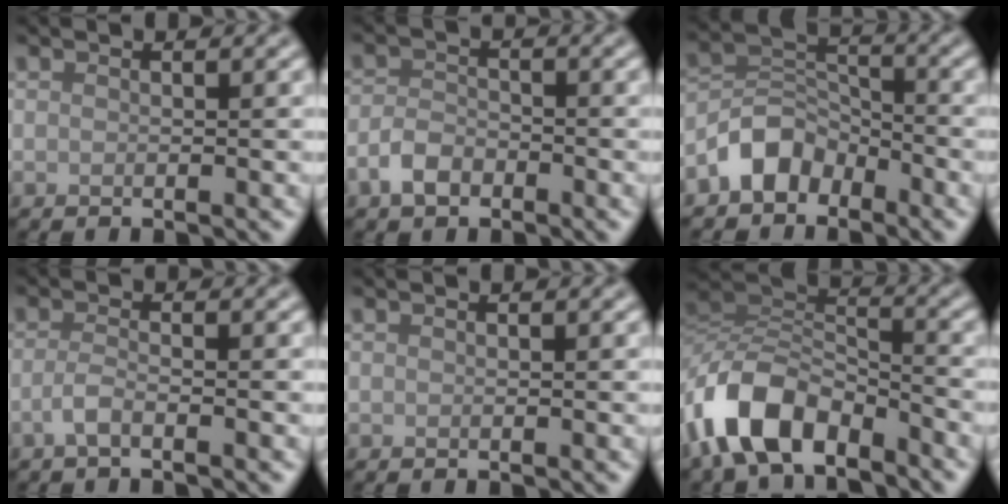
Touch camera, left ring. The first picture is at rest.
{"total": 2.5, "force": [-1.5, 1.5, 1.4], "torque": [-0.024, 0.003, -0.037]}
{"total": 3.9, "force": [-2.8, 2.4, 1.3], "torque": [-0.016, 0.010, -0.063]}
{"total": 1.6, "force": [-0.8, 0.4, 1.3], "torque": [-0.026, 0.001, -0.022]}
{"total": 0.0}
{"total": 8.3, "force": [-5.3, 4.3, 4.7], "torque": [-0.085, 0.002, -0.111]}